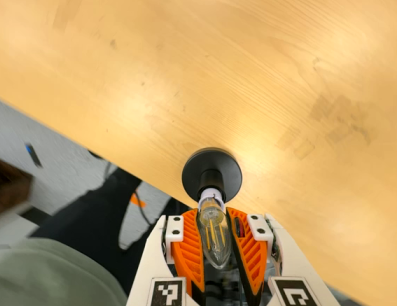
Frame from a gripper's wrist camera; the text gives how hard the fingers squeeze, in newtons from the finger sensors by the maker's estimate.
{"total": 20.3, "left": 20.1, "right": 20.5}